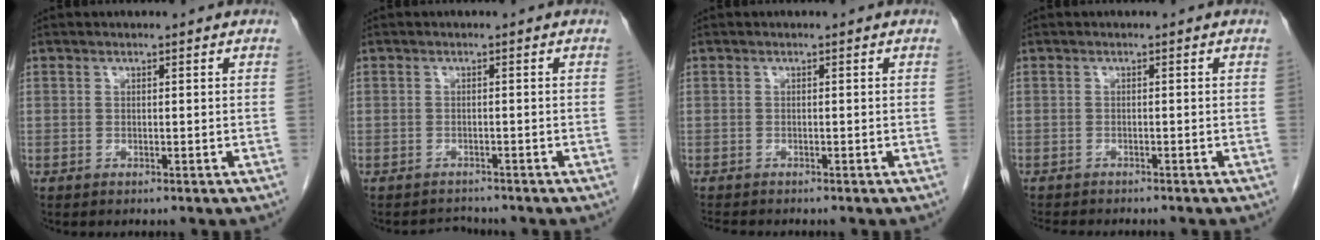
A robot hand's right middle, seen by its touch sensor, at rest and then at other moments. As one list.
[{"total": 1.8, "force": [-1.7, 0.4, -0.6], "torque": [0.005, -0.008, -0.028]}, {"total": 2.9, "force": [-2.6, 0.5, 1.1], "torque": [-0.018, -0.007, -0.038]}, {"total": 6.5, "force": [-5.8, 1.4, 2.7], "torque": [-0.039, -0.008, -0.081]}]